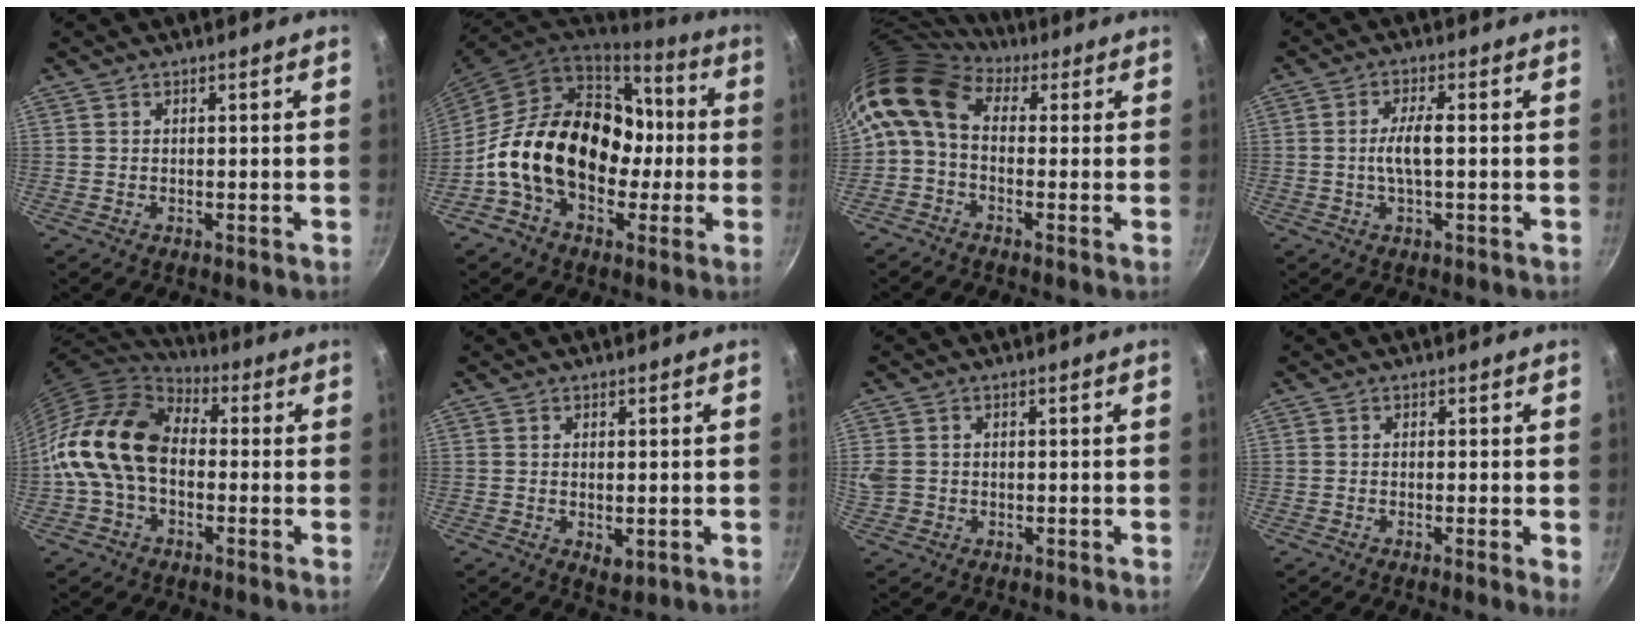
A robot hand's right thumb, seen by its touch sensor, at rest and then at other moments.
{"total": 22.8, "force": [-1.8, 16.2, 15.9], "torque": [-0.234, 0.059, -0.028]}
{"total": 10.0, "force": [1.5, 6.8, 7.2], "torque": [-0.136, 0.028, 0.004]}
{"total": 4.8, "force": [-0.3, 1.2, 4.7], "torque": [-0.098, 0.012, -0.007]}
{"total": 15.8, "force": [-1.0, 10.9, 11.3], "torque": [-0.188, 0.039, -0.038]}
{"total": 2.9, "force": [-0.4, 1.6, 2.4], "torque": [-0.036, -0.011, -0.003]}
{"total": 3.5, "force": [0.0, 3.0, 1.7], "torque": [-0.033, 0.000, 0.001]}
{"total": 2.3, "force": [-0.4, 0.2, 2.3], "torque": [-0.033, -0.007, -0.010]}